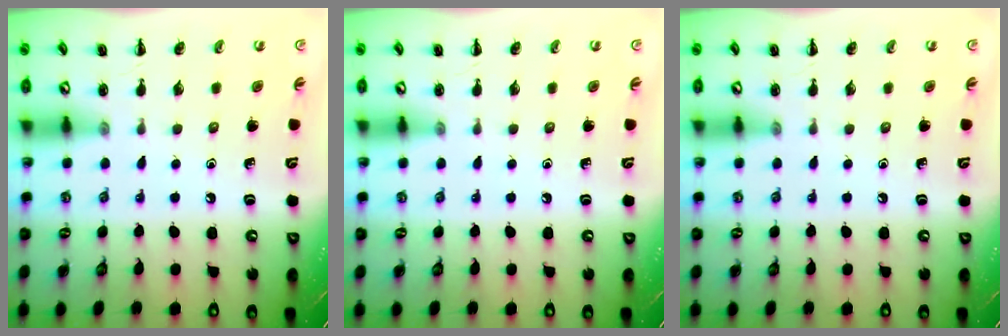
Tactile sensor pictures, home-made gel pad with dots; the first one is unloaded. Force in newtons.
{"total": 0.0}
{"total": 0.0}